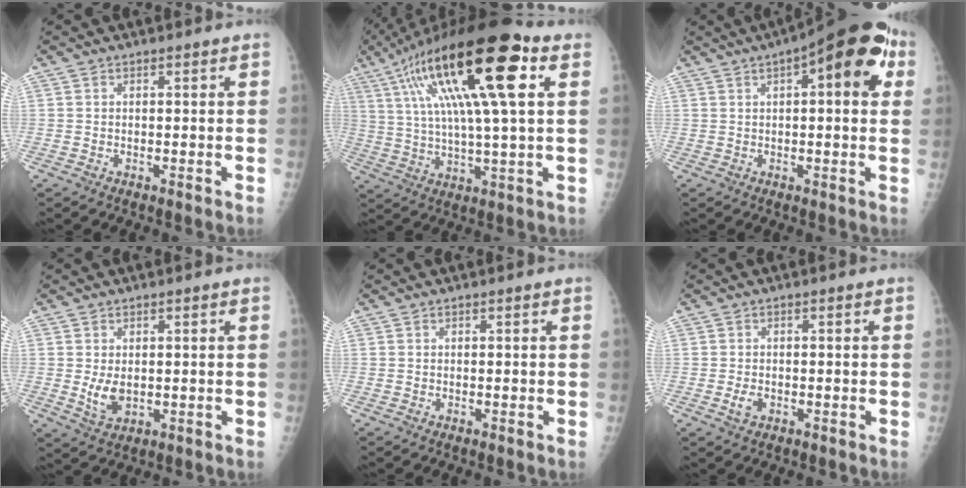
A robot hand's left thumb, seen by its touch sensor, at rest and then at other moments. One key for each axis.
{"total": 24.9, "fx": 9.2, "fy": 5.6, "fz": 22.4, "tx": -0.412, "ty": 0.015, "tz": 0.149}
{"total": 14.2, "fx": 4.6, "fy": 5.2, "fz": 12.4, "tx": -0.133, "ty": 0.020, "tz": 0.051}
{"total": 4.5, "fx": 0.0, "fy": 2.8, "fz": 3.5, "tx": -0.058, "ty": -0.011, "tz": 0.009}
{"total": 0.0}
{"total": 2.1, "fx": -0.7, "fy": 1.4, "fz": 1.5, "tx": -0.027, "ty": 0.001, "tz": -0.012}